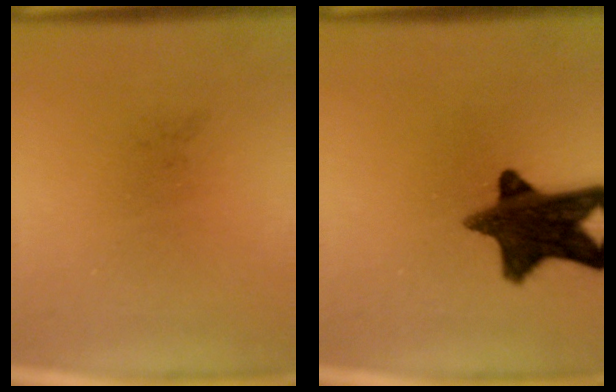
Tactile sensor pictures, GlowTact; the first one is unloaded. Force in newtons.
{"total": 14.0}